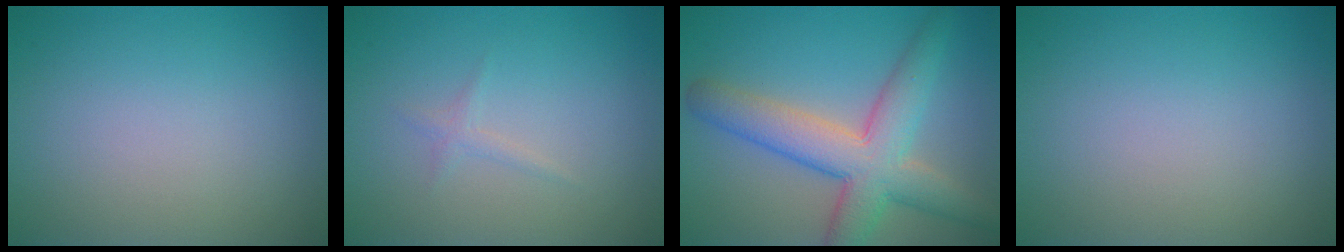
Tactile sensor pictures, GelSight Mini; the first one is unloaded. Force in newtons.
{"total": 0.8, "press": 0.8, "slide": 0.0}
{"total": 7.2, "press": 7.2, "slide": 0.4}
{"total": 0.0}